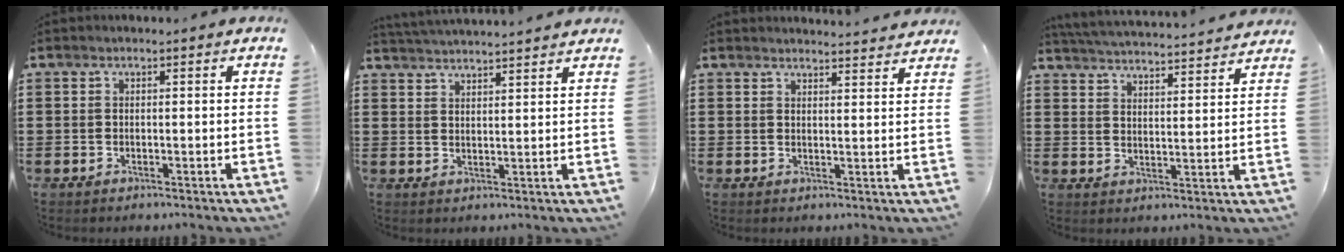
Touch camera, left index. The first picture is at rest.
{"total": 3.2, "force": [3.1, -0.5, 0.1], "torque": [-0.013, -0.013, 0.057]}
{"total": 2.7, "force": [2.7, -0.2, 0.1], "torque": [-0.001, -0.014, 0.049]}
{"total": 4.4, "force": [4.4, -0.5, 0.2], "torque": [-0.026, -0.034, 0.074]}